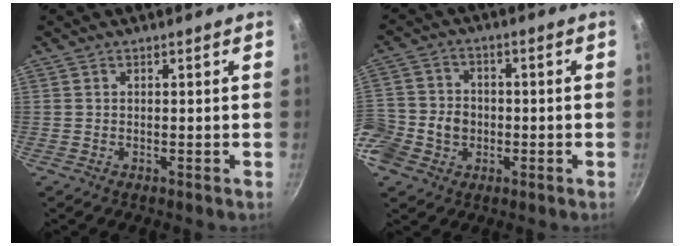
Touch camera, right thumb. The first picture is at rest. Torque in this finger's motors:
{"motor_torque": [1.47, 1.45, 1.33, -1.16, 0.12]}